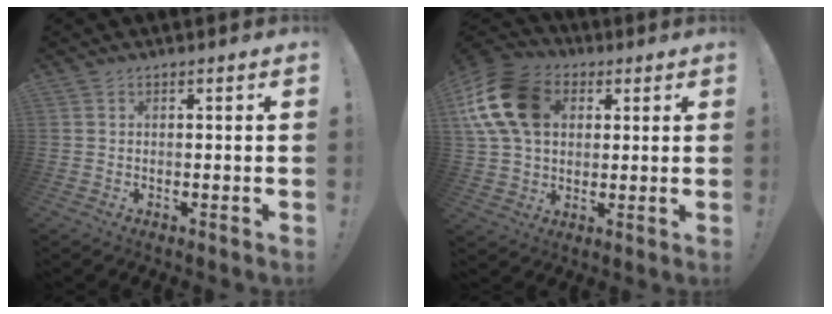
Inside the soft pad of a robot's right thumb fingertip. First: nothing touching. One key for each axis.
{"total": 18.5, "fx": 5.5, "fy": 13.6, "fz": 11.2, "tx": -0.203, "ty": -0.004, "tz": 0.111}